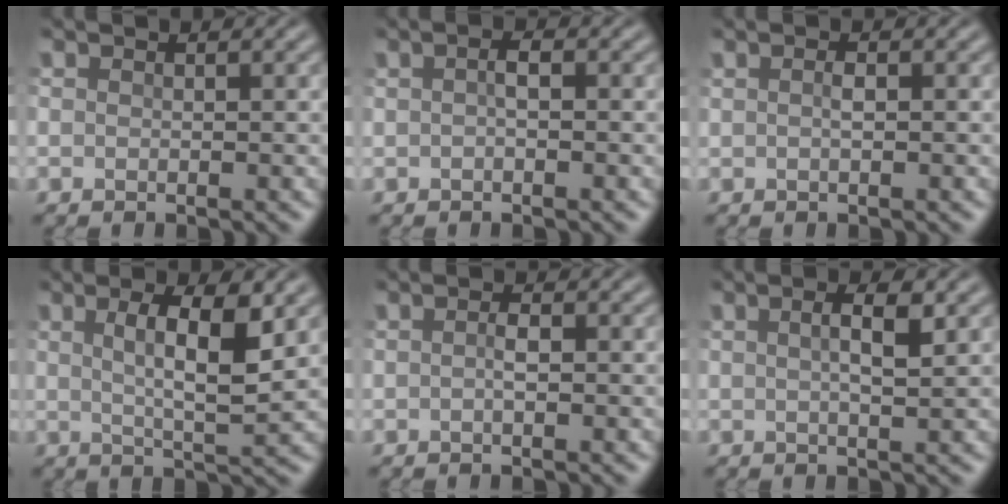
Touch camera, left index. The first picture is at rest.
{"total": 1.2, "force": [-0.1, 0.4, 1.2], "torque": [-0.028, 0.003, -0.004]}
{"total": 0.9, "force": [0.0, 0.3, 0.8], "torque": [-0.022, 0.001, -0.002]}
{"total": 5.6, "force": [1.6, 1.3, 5.2], "torque": [-0.088, -0.004, 0.027]}
{"total": 1.2, "force": [-0.2, 0.4, 1.1], "torque": [-0.027, 0.002, -0.005]}
{"total": 2.9, "force": [0.9, 0.8, 2.7], "torque": [-0.043, 0.004, 0.013]}